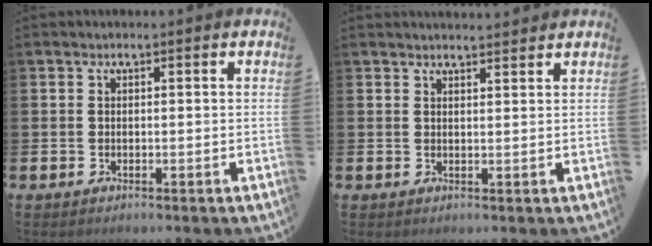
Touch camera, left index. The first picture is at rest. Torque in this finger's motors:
{"motor_torque": [0.82, -1.32, 0.13, 0.08]}